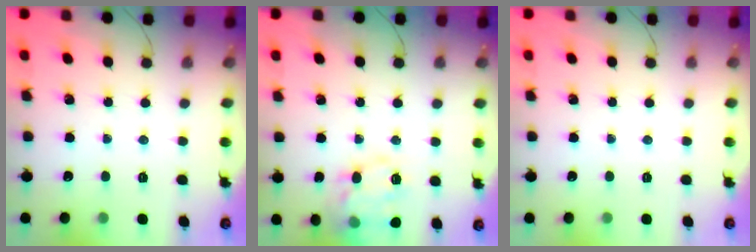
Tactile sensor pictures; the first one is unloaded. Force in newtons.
{"total": 16.6, "press": 16.6, "slide": 1.4}
{"total": 0.0}